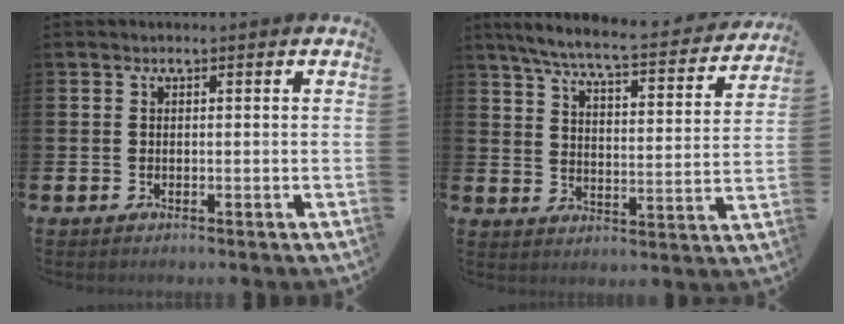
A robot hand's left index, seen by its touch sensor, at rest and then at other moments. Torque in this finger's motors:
{"motor_torque": [1.01, -1.13, 0.62, 0.10]}